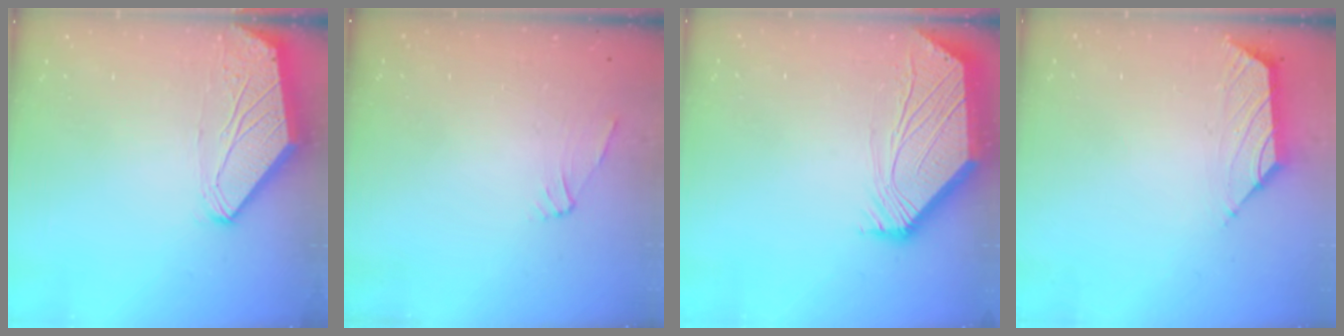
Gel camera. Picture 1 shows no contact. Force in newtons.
{"total": 1.6, "press": 1.5, "slide": 0.5}
{"total": 3.4, "press": 3.3, "slide": 0.5}
{"total": 1.6, "press": 1.4, "slide": 0.6}